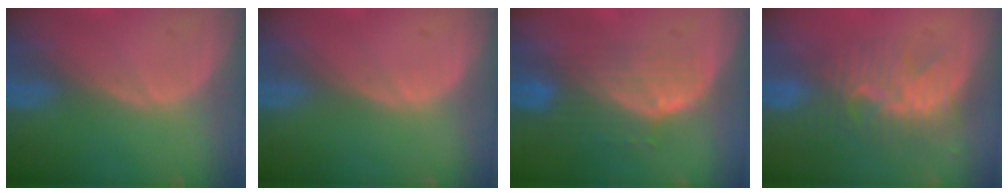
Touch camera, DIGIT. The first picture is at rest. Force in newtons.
{"total": 0.0}
{"total": 7.5, "press": 6.8, "slide": 3.3}
{"total": 8.7, "press": 7.6, "slide": 4.2}